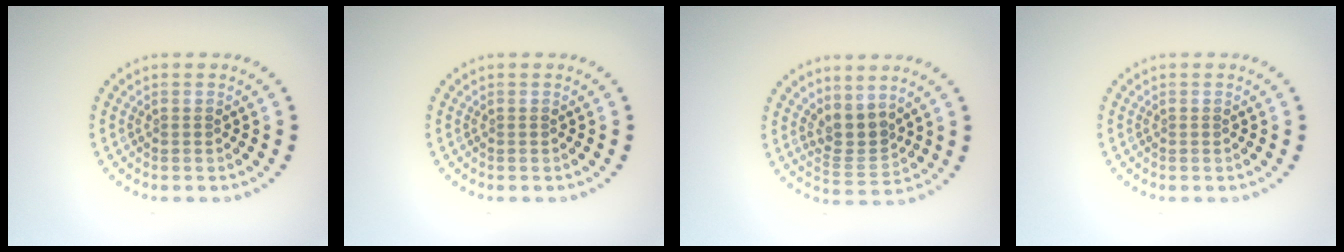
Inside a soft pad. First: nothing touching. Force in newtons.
{"total": 0.0}
{"total": 2.8, "press": 2.1, "slide": 1.9}
{"total": 0.0}